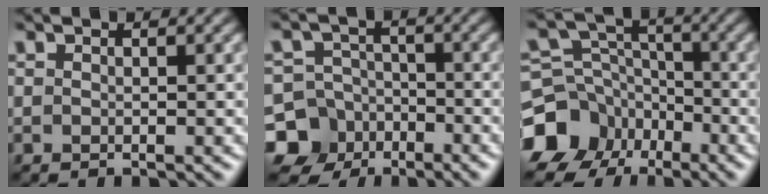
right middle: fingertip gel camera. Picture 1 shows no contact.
{"total": 9.7, "force": [-5.5, 7.8, 1.7], "torque": [-0.029, -0.027, -0.126]}
{"total": 11.0, "force": [-6.7, 8.4, 2.4], "torque": [-0.062, -0.021, -0.133]}